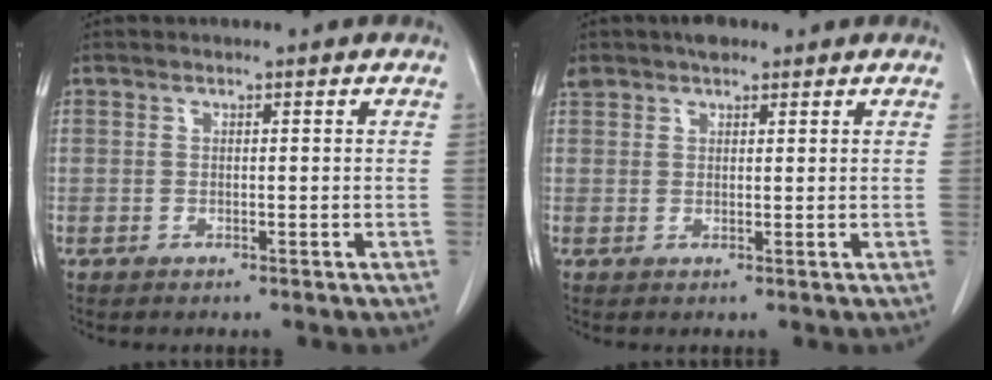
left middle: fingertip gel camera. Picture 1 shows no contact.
{"total": 3.0, "force": [2.4, 1.5, 1.2], "torque": [-0.026, 0.015, 0.039]}